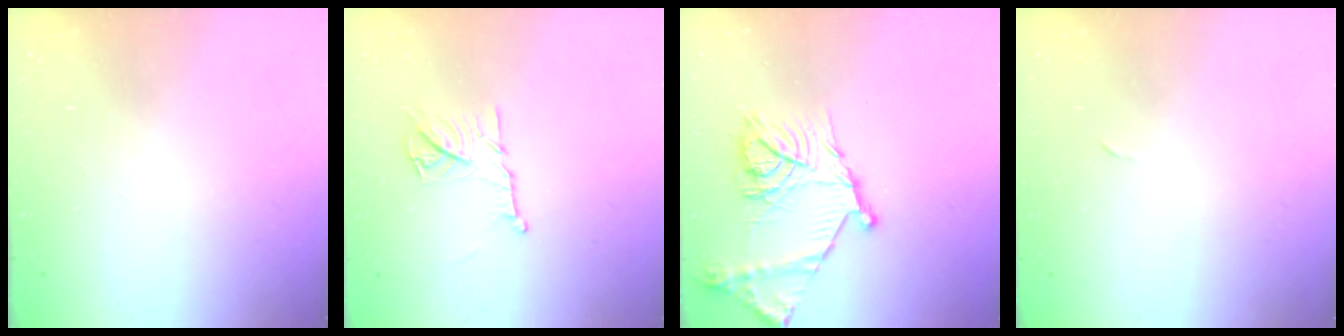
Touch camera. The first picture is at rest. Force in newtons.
{"total": 11.4, "press": 11.4, "slide": 0.6}
{"total": 18.7, "press": 18.6, "slide": 1.4}
{"total": 2.3, "press": 2.3, "slide": 0.4}